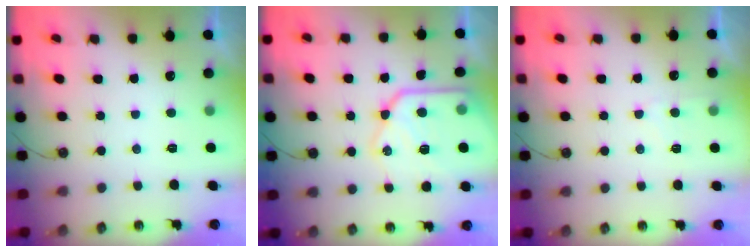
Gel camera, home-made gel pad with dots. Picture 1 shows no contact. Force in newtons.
{"total": 19.1, "press": 19.1, "slide": 1.6}
{"total": 3.7, "press": 3.7, "slide": 0.5}